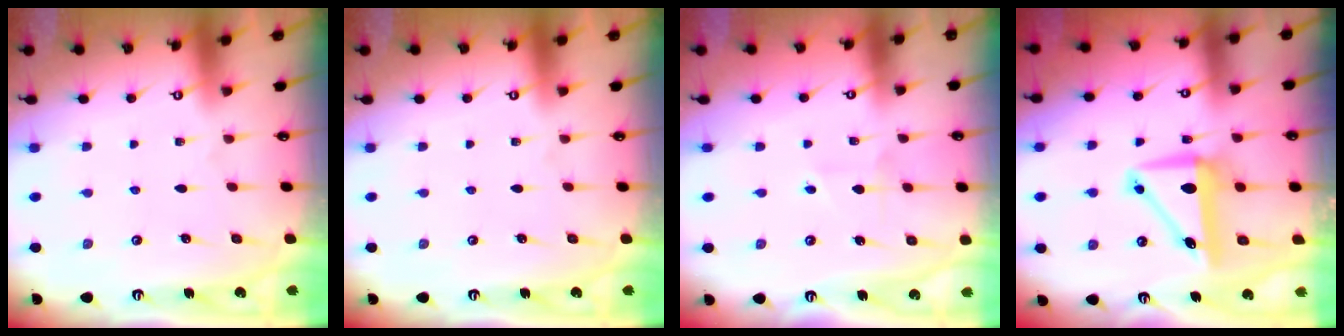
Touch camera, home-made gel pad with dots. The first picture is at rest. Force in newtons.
{"total": 0.0}
{"total": 3.4, "press": 3.2, "slide": 1.1}
{"total": 8.4, "press": 8.2, "slide": 1.7}